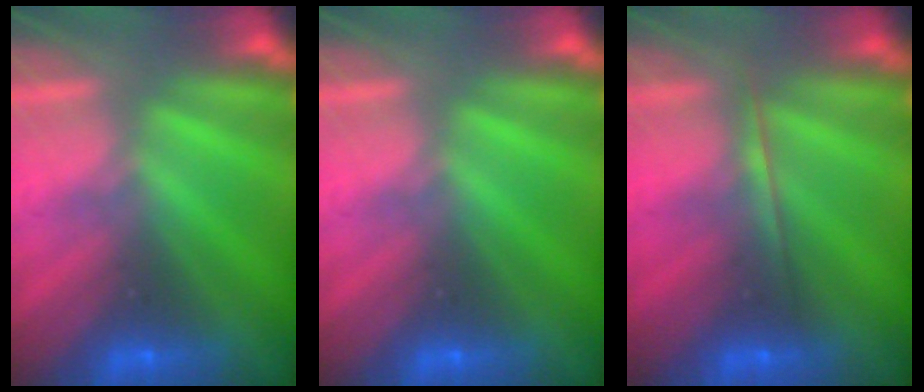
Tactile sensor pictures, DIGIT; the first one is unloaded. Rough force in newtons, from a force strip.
{"total": 0.0}
{"total": 1.7}